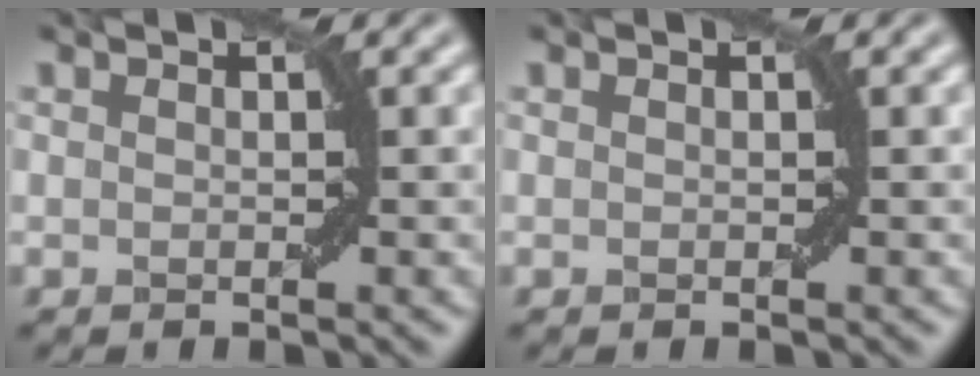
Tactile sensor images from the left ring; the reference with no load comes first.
{"total": 0.0}